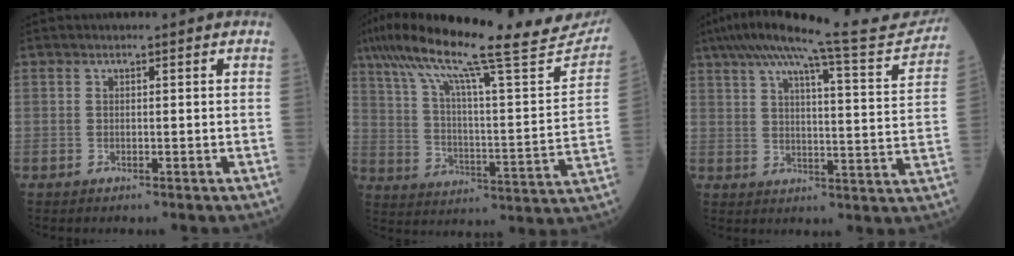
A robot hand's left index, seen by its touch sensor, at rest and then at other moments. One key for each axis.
{"total": 28.0, "fx": 22.8, "fy": 3.3, "fz": 16.0, "tx": -0.269, "ty": -0.010, "tz": 0.311}
{"total": 19.4, "fx": 17.4, "fy": 0.4, "fz": 8.5, "tx": -0.131, "ty": -0.026, "tz": 0.223}